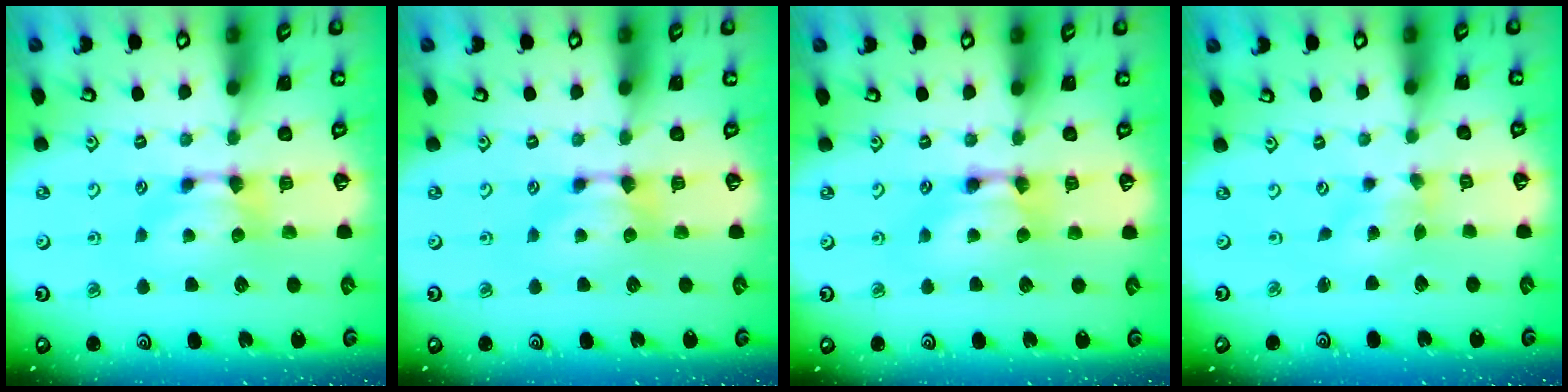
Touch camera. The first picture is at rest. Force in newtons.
{"total": 0.0}
{"total": 1.9, "press": 1.9, "slide": 0.1}
{"total": 1.6, "press": 1.2, "slide": 1.1}